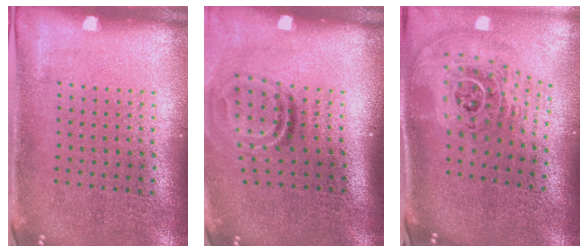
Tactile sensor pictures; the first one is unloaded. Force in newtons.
{"total": 1.9, "press": 1.1, "slide": 1.6}
{"total": 2.2, "press": 1.6, "slide": 1.5}